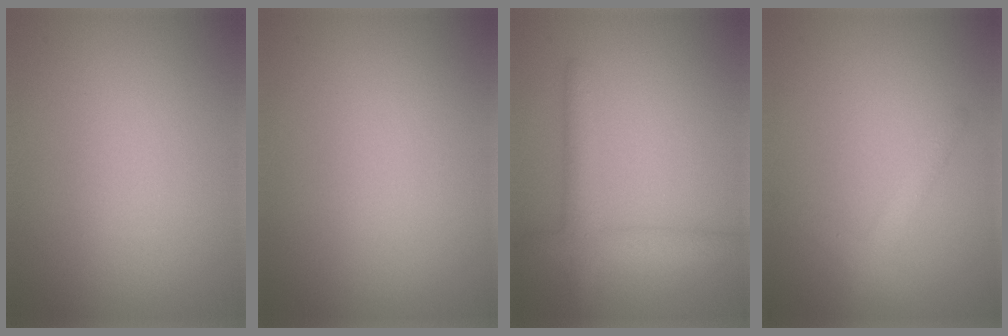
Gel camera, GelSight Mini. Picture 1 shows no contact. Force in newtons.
{"total": 0.0}
{"total": 3.2, "press": 3.1, "slide": 0.2}
{"total": 2.0, "press": 2.0, "slide": 0.1}